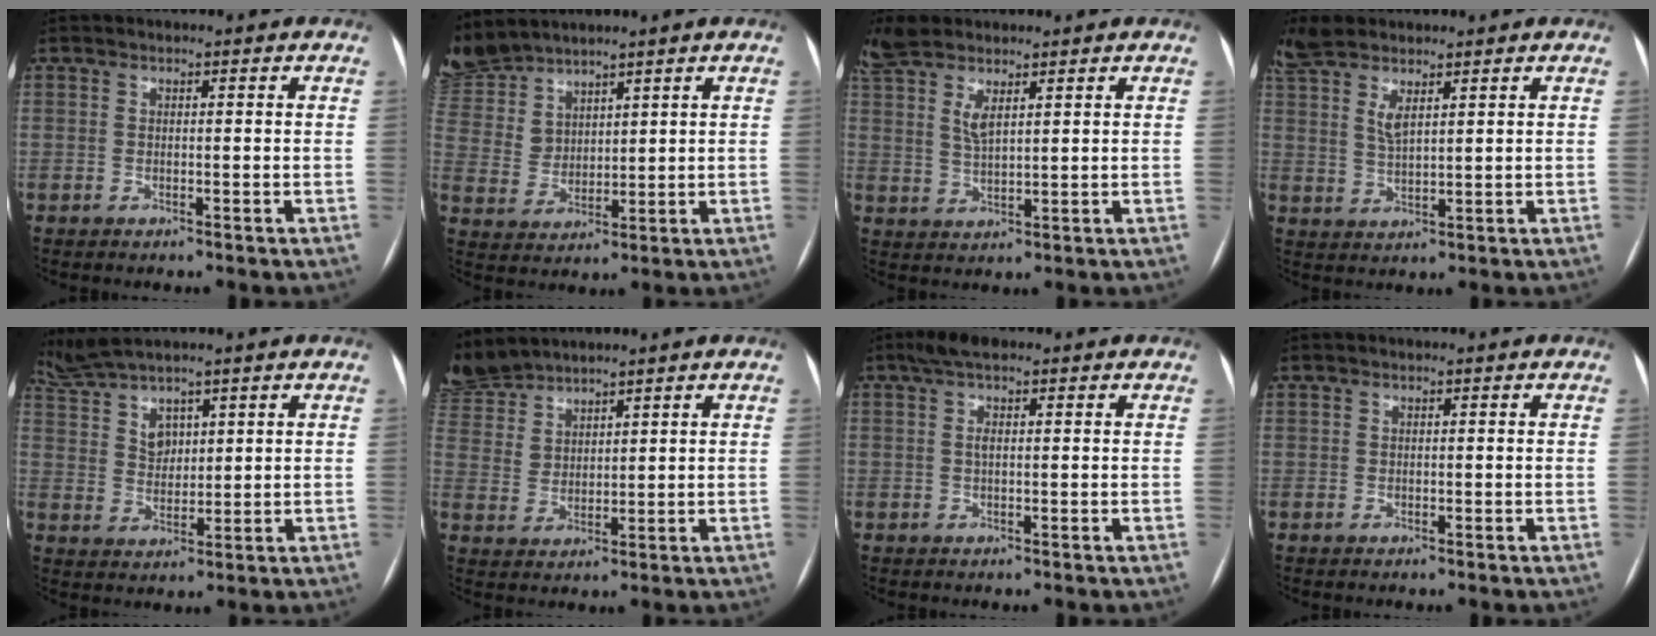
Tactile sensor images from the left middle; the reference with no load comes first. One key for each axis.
{"total": 10.6, "fx": 9.5, "fy": 4.2, "fz": 2.0, "tx": -0.067, "ty": 0.003, "tz": 0.213}
{"total": 7.8, "fx": 5.3, "fy": 2.3, "fz": 5.2, "tx": -0.121, "ty": 0.007, "tz": 0.108}
{"total": 7.5, "fx": 5.2, "fy": 2.2, "fz": 5.0, "tx": -0.116, "ty": 0.007, "tz": 0.107}
{"total": 6.7, "fx": 5.4, "fy": 2.2, "fz": 3.3, "tx": -0.082, "ty": 0.017, "tz": 0.122}
{"total": 8.3, "fx": 7.9, "fy": 2.5, "fz": 0.9, "tx": -0.037, "ty": 0.004, "tz": 0.178}
{"total": 3.3, "fx": 1.8, "fy": 1.1, "fz": 2.6, "tx": -0.060, "ty": 0.020, "tz": 0.033}
{"total": 0.0}